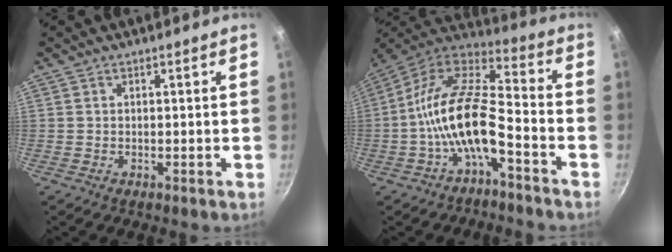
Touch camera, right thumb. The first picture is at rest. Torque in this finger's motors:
{"motor_torque": [0.90, 0.70, 1.94, -0.83, 0.73]}